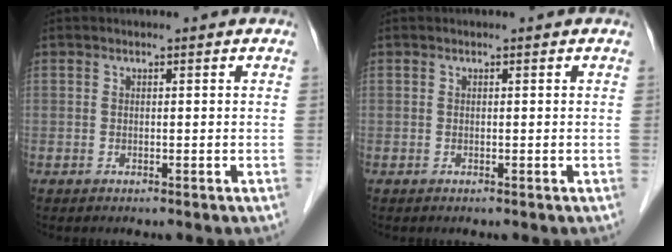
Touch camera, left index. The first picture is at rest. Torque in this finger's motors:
{"motor_torque": [0.01, 0.00, -0.02, 0.00]}